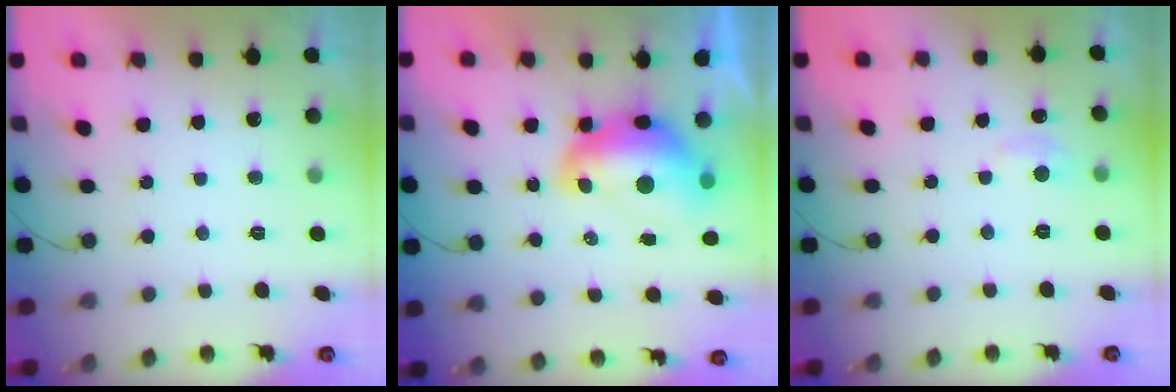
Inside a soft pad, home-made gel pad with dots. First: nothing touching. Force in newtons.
{"total": 12.1, "press": 12.0, "slide": 1.5}
{"total": 3.5, "press": 3.4, "slide": 0.4}